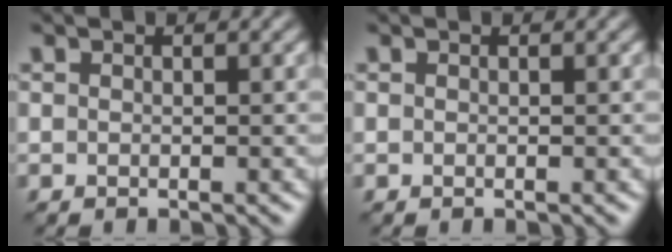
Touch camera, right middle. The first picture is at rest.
{"total": 0.0}